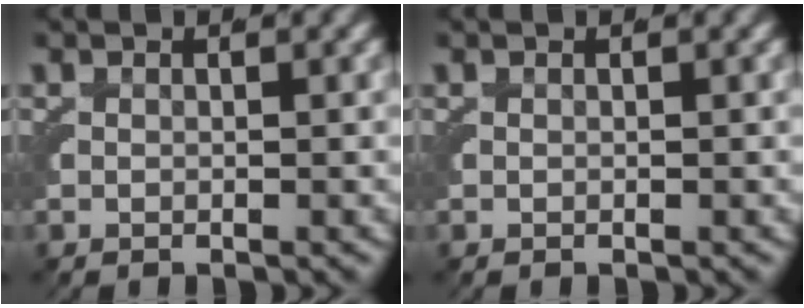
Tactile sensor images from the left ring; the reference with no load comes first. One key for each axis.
{"total": 0.0}